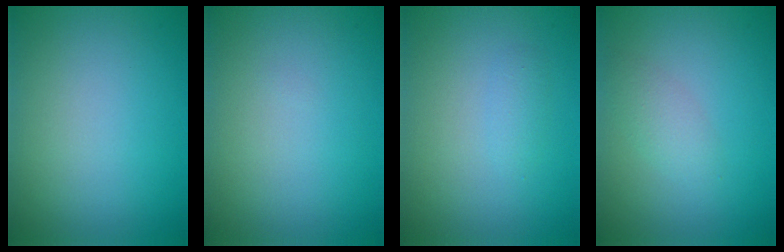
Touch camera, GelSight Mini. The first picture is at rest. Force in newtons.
{"total": 0.0}
{"total": 1.0, "press": 1.0, "slide": 0.1}
{"total": 1.8, "press": 1.8, "slide": 0.1}